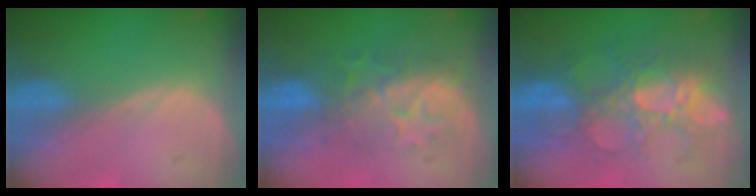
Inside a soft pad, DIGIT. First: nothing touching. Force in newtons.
{"total": 8.1, "press": 8.1, "slide": 0.8}
{"total": 10.1, "press": 9.2, "slide": 4.0}